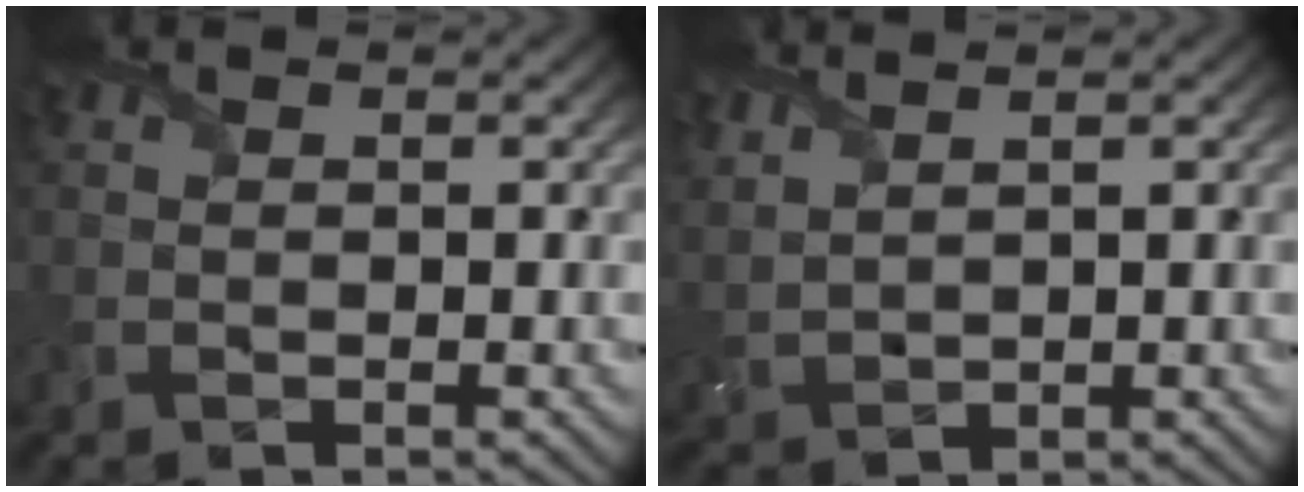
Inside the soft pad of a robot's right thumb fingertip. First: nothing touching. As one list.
[{"total": 4.0, "force": [3.1, 1.2, 2.2], "torque": [-0.067, 0.008, 0.068]}]